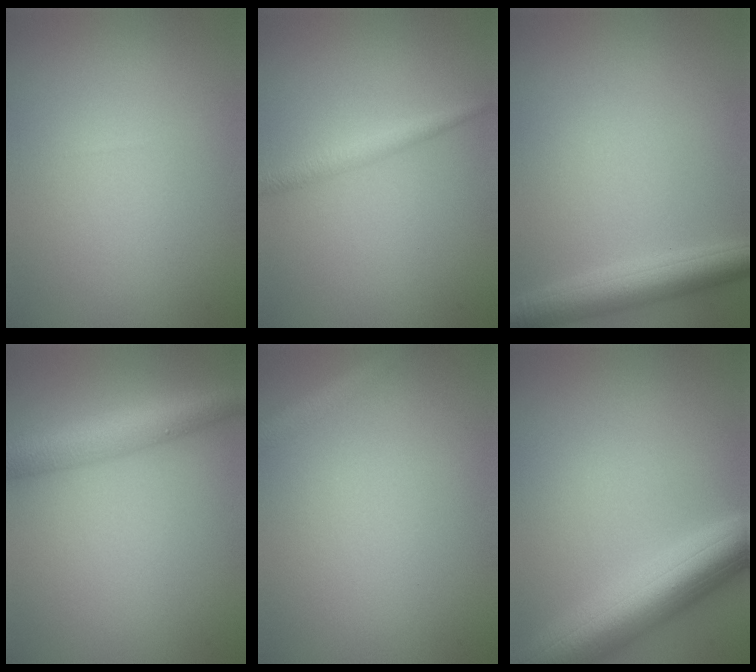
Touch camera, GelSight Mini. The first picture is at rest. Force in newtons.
{"total": 1.6, "press": 1.6, "slide": 0.1}
{"total": 4.2, "press": 4.2, "slide": 0.2}
{"total": 5.2, "press": 5.2, "slide": 0.1}
{"total": 1.8, "press": 1.8, "slide": 0.1}
{"total": 8.7, "press": 8.7, "slide": 0.3}